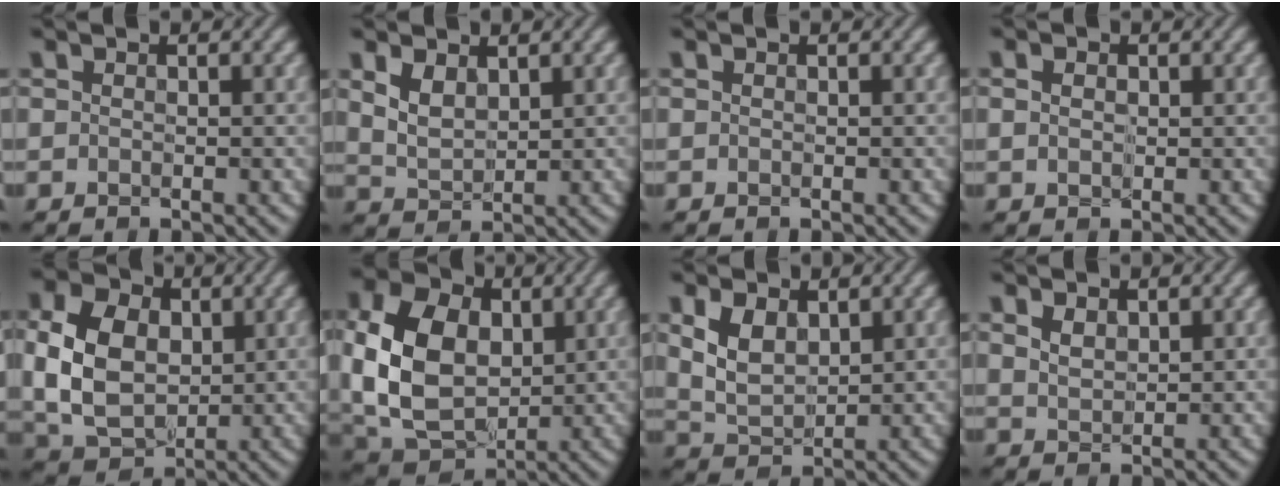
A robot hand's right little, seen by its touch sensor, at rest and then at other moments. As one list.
[{"total": 2.3, "force": [0.7, 1.4, 1.7], "torque": [-0.041, -0.007, 0.018]}, {"total": 0.0}, {"total": 0.7, "force": [-0.1, 0.6, 0.3], "torque": [-0.009, -0.001, 0.000]}, {"total": 8.5, "force": [0.2, 6.1, 5.9], "torque": [-0.145, 0.001, -0.003]}, {"total": 11.9, "force": [0.4, 8.8, 8.1], "torque": [-0.200, -0.004, 0.002]}, {"total": 3.5, "force": [0.7, 2.2, 2.7], "torque": [-0.062, -0.007, 0.018]}, {"total": 1.5, "force": [0.6, 0.9, 1.0], "torque": [-0.024, -0.004, 0.012]}]